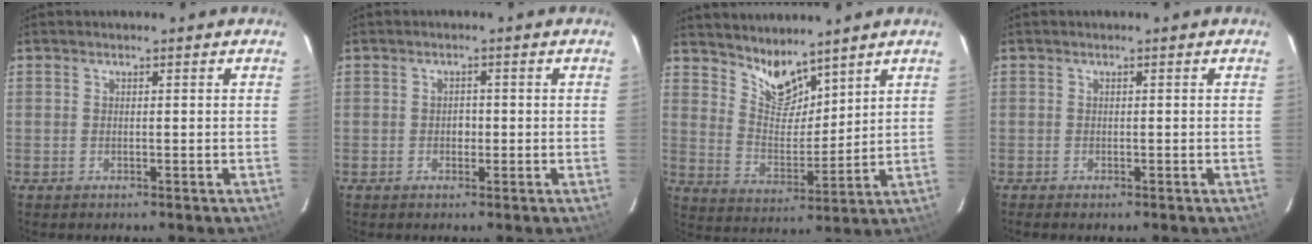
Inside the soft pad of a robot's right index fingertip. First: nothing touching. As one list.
[{"total": 1.5, "force": [-0.4, 1.3, 0.6], "torque": [-0.009, 0.006, -0.005]}, {"total": 8.2, "force": [6.9, 2.9, 3.2], "torque": [-0.050, -0.004, 0.136]}, {"total": 1.0, "force": [-0.8, 0.3, 0.5], "torque": [-0.012, -0.003, -0.013]}]